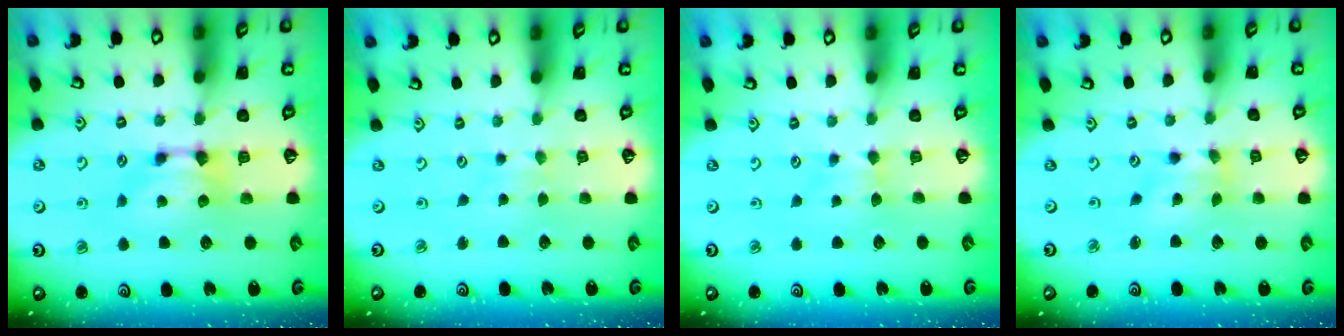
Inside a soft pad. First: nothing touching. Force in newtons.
{"total": 2.9, "press": 2.9, "slide": 0.0}
{"total": 3.3, "press": 3.3, "slide": 0.4}
{"total": 1.3, "press": 0.4, "slide": 1.3}